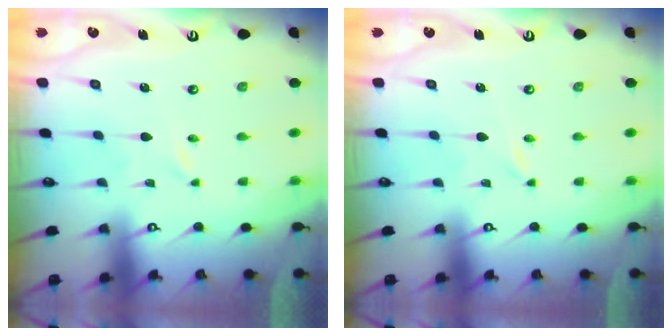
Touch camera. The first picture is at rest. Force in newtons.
{"total": 0.0}